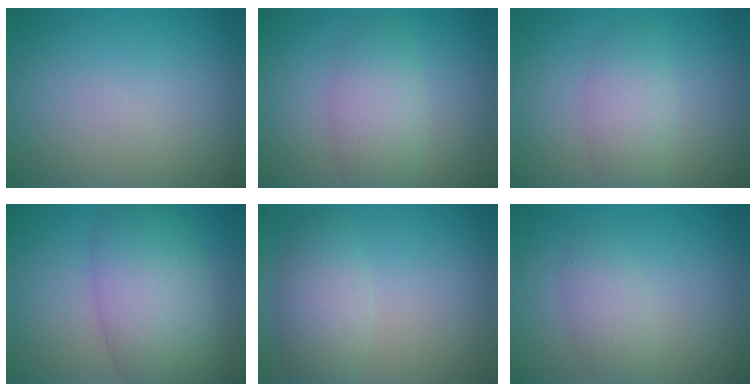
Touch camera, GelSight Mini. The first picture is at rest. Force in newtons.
{"total": 3.6, "press": 3.6, "slide": 0.3}
{"total": 2.9, "press": 2.9, "slide": 0.1}
{"total": 7.5, "press": 7.5, "slide": 0.2}
{"total": 3.5, "press": 3.5, "slide": 0.3}
{"total": 2.2, "press": 2.2, "slide": 0.0}